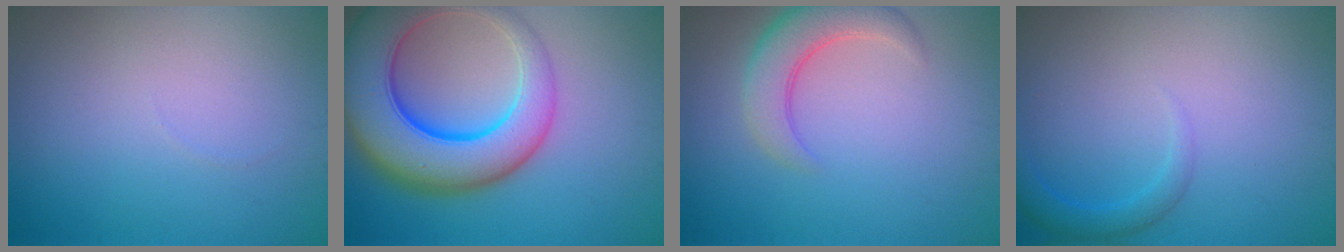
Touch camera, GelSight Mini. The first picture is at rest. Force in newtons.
{"total": 10.9, "press": 10.9, "slide": 0.7}
{"total": 4.2, "press": 4.2, "slide": 0.4}
{"total": 1.8, "press": 1.8, "slide": 0.2}